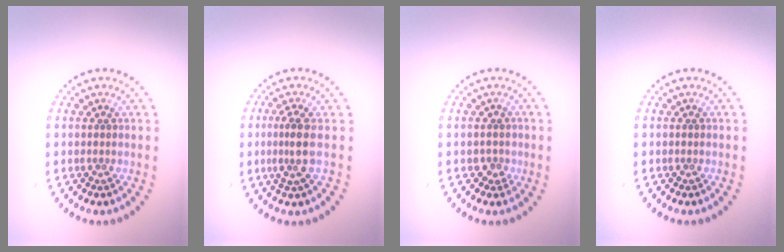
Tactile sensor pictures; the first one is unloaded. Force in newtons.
{"total": 2.5, "press": 2.0, "slide": 1.6}
{"total": 1.1, "press": 0.9, "slide": 0.5}
{"total": 0.0}